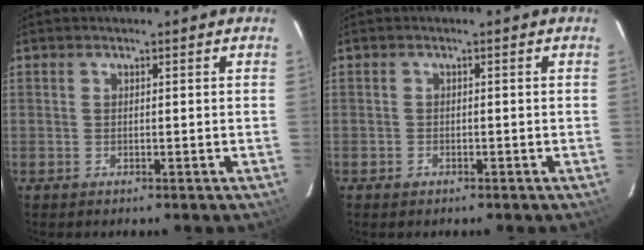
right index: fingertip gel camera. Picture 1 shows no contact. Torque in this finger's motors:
{"motor_torque": [0.19, -0.22, -0.01, -0.04]}